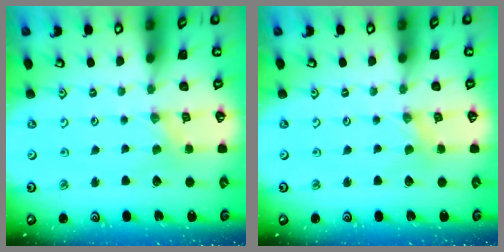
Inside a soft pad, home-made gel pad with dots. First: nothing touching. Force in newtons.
{"total": 0.0}